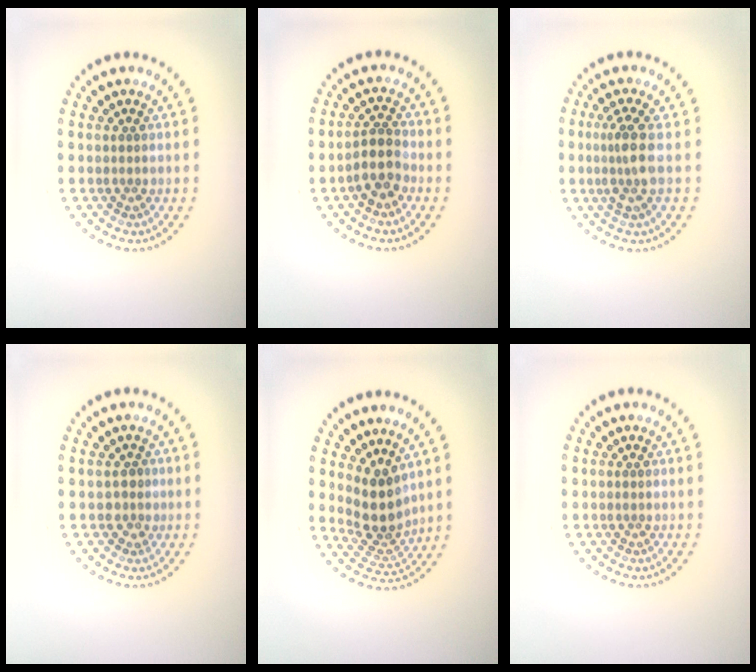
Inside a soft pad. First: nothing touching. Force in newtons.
{"total": 2.6, "press": 2.3, "slide": 1.2}
{"total": 2.5, "press": 1.9, "slide": 1.6}
{"total": 1.4, "press": 1.1, "slide": 0.8}
{"total": 3.9, "press": 3.1, "slide": 2.3}
{"total": 0.0}